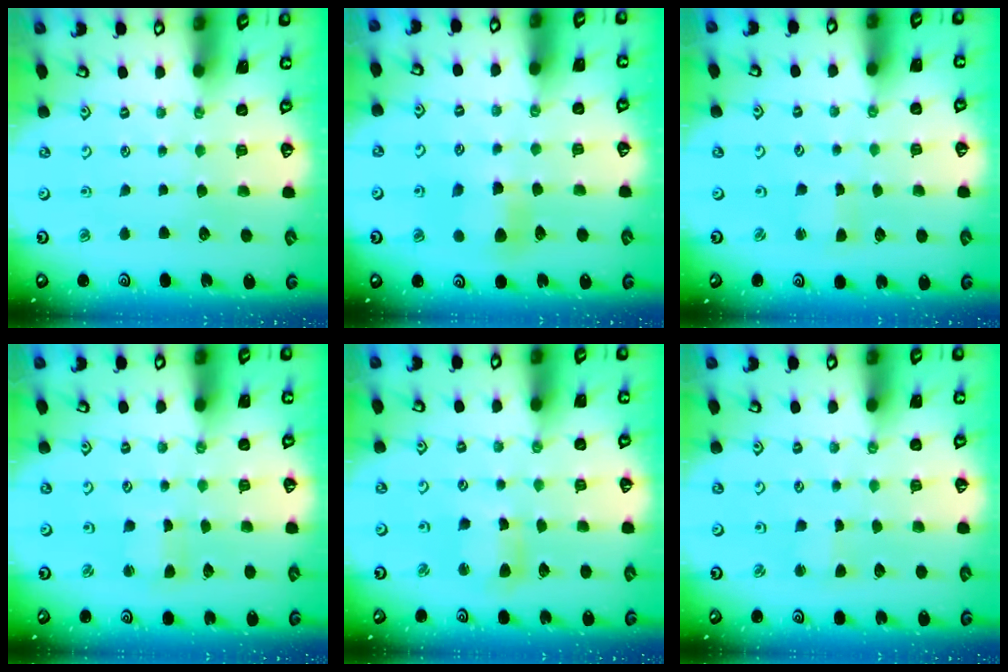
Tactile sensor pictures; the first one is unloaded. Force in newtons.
{"total": 6.1, "press": 6.1, "slide": 0.4}
{"total": 1.3, "press": 1.3, "slide": 0.3}
{"total": 2.3, "press": 2.3, "slide": 0.3}
{"total": 5.6, "press": 5.6, "slide": 0.6}
{"total": 2.0, "press": 2.0, "slide": 0.3}